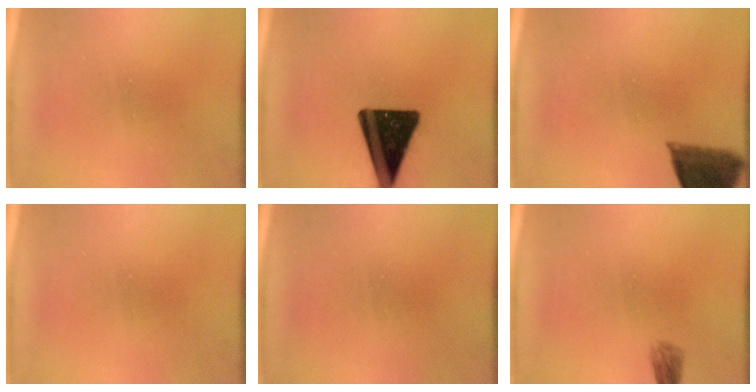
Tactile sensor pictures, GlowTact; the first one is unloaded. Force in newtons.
{"total": 16.9}
{"total": 9.5}
{"total": 0.0}
{"total": 1.6}
{"total": 1.7}